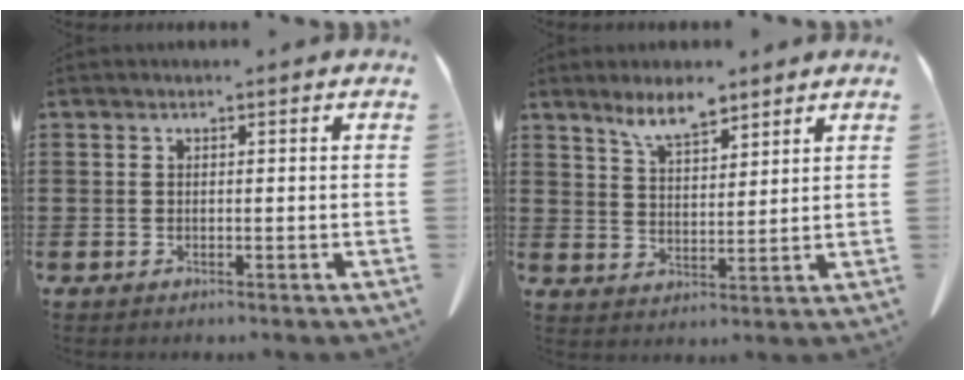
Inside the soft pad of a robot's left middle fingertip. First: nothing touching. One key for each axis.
{"total": 6.2, "fx": 5.1, "fy": 1.6, "fz": 3.0, "tx": -0.073, "ty": -0.010, "tz": 0.095}